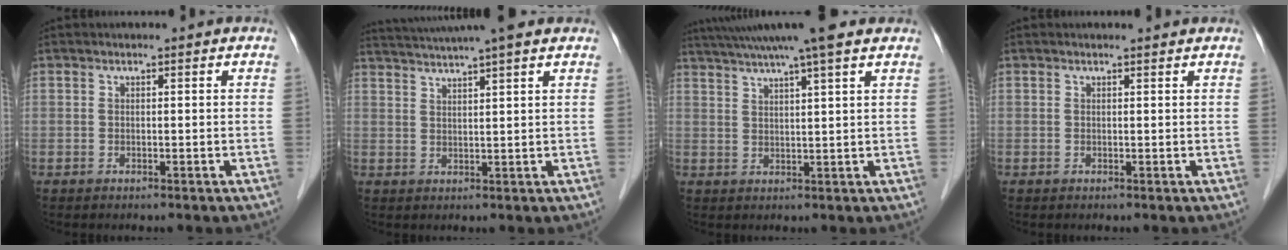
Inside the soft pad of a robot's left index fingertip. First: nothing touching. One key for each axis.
{"total": 11.1, "fx": 9.5, "fy": -0.5, "fz": 5.6, "tx": -0.104, "ty": 0.032, "tz": 0.132}
{"total": 11.5, "fx": 9.4, "fy": -0.7, "fz": 6.6, "tx": -0.118, "ty": 0.026, "tz": 0.131}
{"total": 1.0, "fx": 1.0, "fy": -0.1, "fz": 0.1, "tx": -0.012, "ty": -0.001, "tz": 0.010}